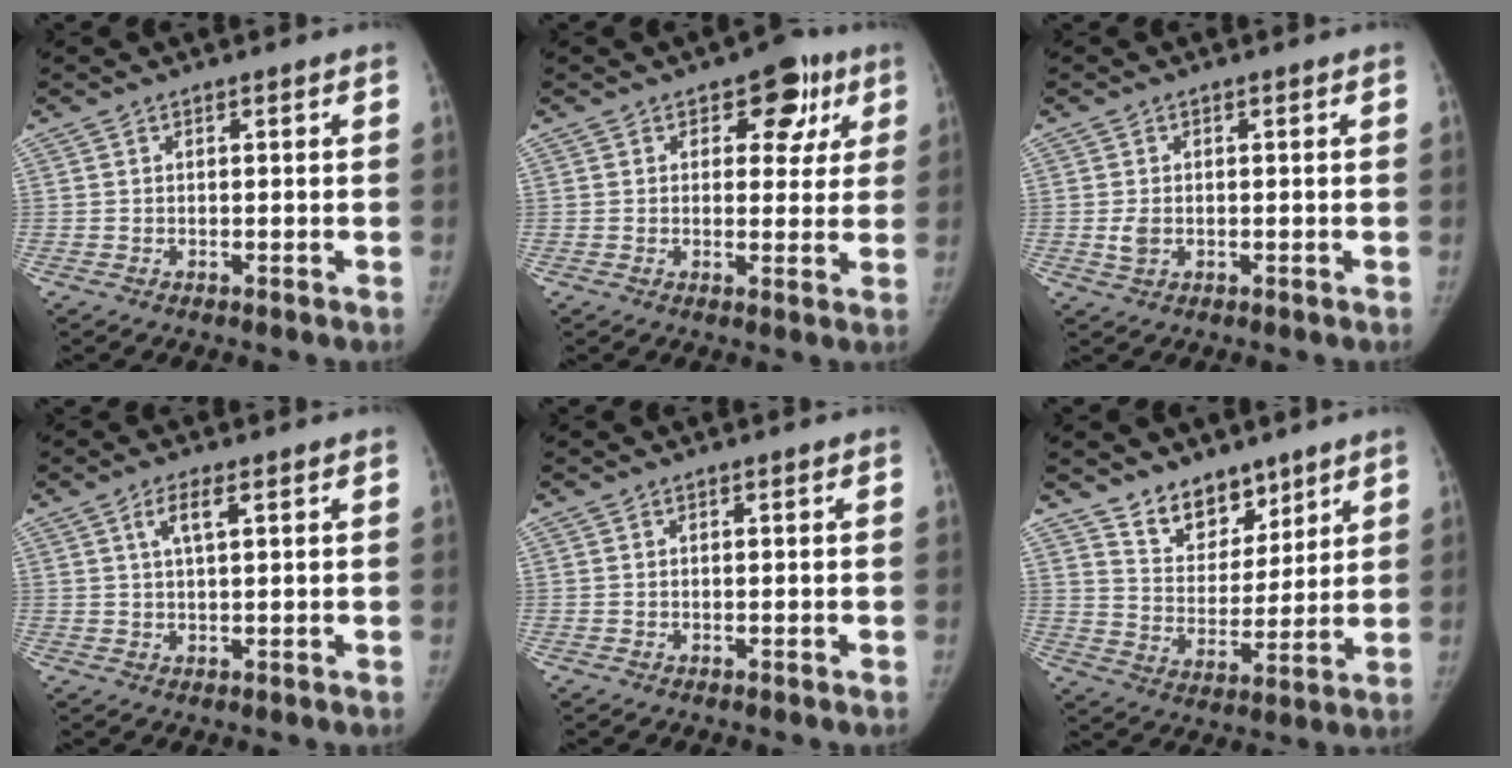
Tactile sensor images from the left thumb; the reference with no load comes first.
{"total": 7.8, "force": [3.5, 5.1, 4.8], "torque": [-0.007, -0.007, 0.036]}
{"total": 2.3, "force": [-0.3, 1.6, 1.6], "torque": [-0.031, -0.003, -0.004]}
{"total": 3.5, "force": [1.5, 0.9, 3.0], "torque": [-0.060, 0.001, 0.030]}
{"total": 0.0}
{"total": 10.1, "force": [7.8, 5.7, 3.1], "torque": [-0.009, -0.062, 0.146]}